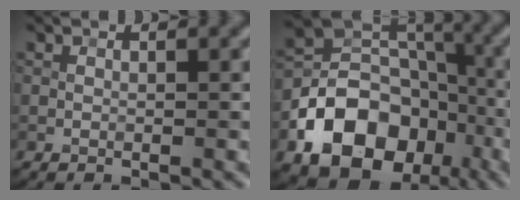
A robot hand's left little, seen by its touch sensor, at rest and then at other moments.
{"total": 12.1, "force": [-5.2, 8.9, 6.3], "torque": [-0.110, 0.003, -0.099]}